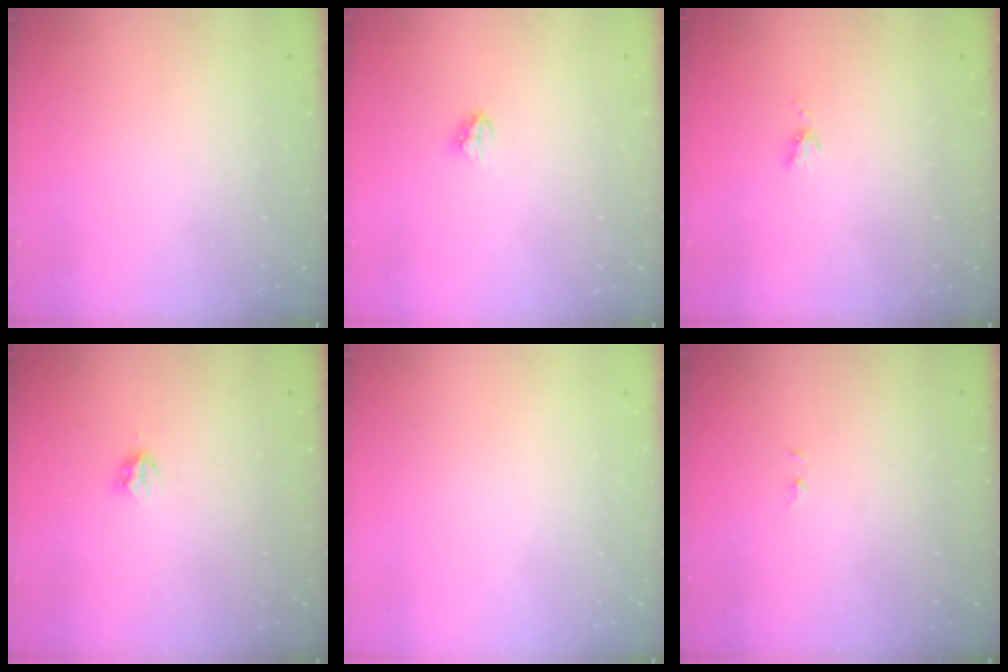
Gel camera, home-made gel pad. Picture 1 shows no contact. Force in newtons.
{"total": 3.5, "press": 3.5, "slide": 0.2}
{"total": 4.0, "press": 4.0, "slide": 0.5}
{"total": 3.2, "press": 3.1, "slide": 0.5}
{"total": 0.0}
{"total": 0.7, "press": 0.7, "slide": 0.1}